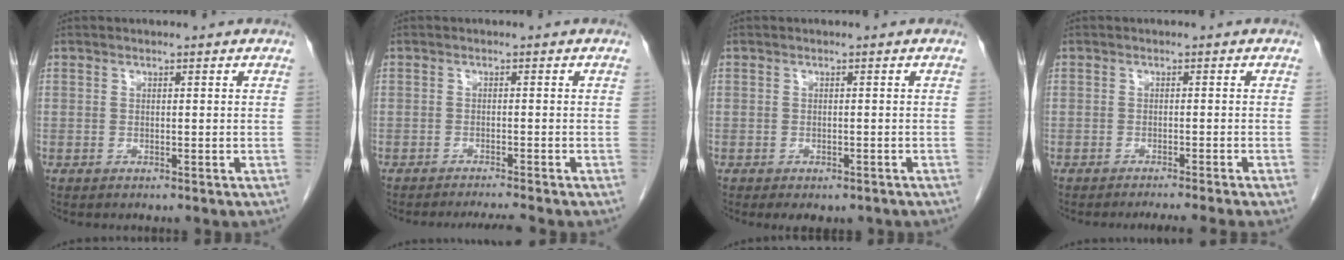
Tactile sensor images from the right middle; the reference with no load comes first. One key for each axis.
{"total": 3.7, "fx": -3.3, "fy": -1.1, "fz": 1.1, "tx": -0.016, "ty": -0.010, "tz": -0.050}
{"total": 3.5, "fx": -2.6, "fy": 1.9, "fz": 1.5, "tx": -0.012, "ty": -0.002, "tz": -0.030}
{"total": 5.5, "fx": -4.8, "fy": -1.4, "fz": 2.4, "tx": -0.010, "ty": -0.007, "tz": -0.063}